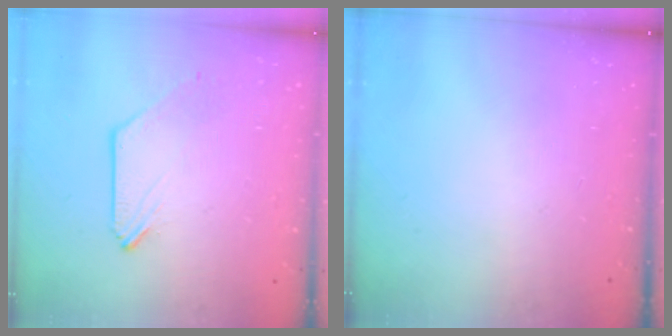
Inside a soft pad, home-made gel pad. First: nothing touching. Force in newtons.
{"total": 0.0}